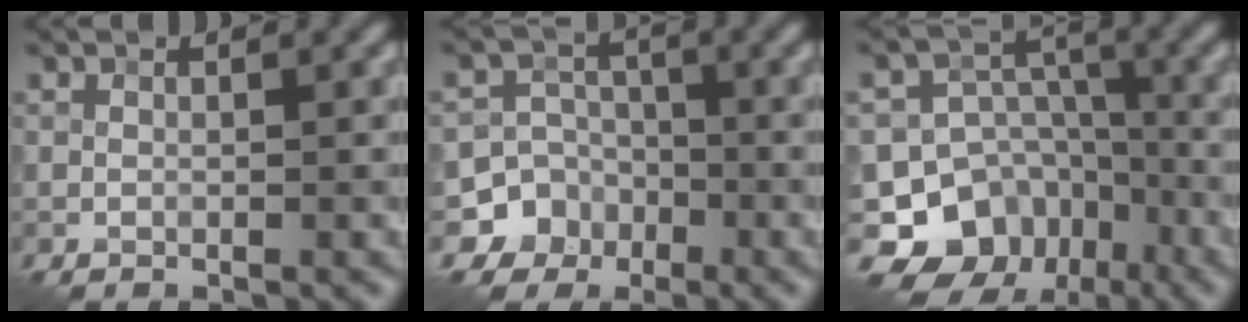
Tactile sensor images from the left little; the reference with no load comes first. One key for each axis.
{"total": 7.1, "fx": -3.1, "fy": 6.4, "fz": 0.2, "tx": 0.012, "ty": -0.006, "tz": -0.072}
{"total": 11.4, "fx": -7.2, "fy": 8.4, "fz": 2.8, "tx": -0.050, "ty": 0.011, "tz": -0.117}